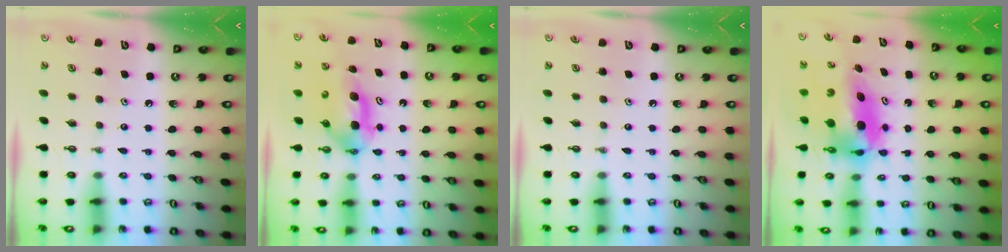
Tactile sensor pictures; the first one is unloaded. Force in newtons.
{"total": 5.4, "press": 5.2, "slide": 1.1}
{"total": 0.0}
{"total": 9.9, "press": 9.2, "slide": 3.6}